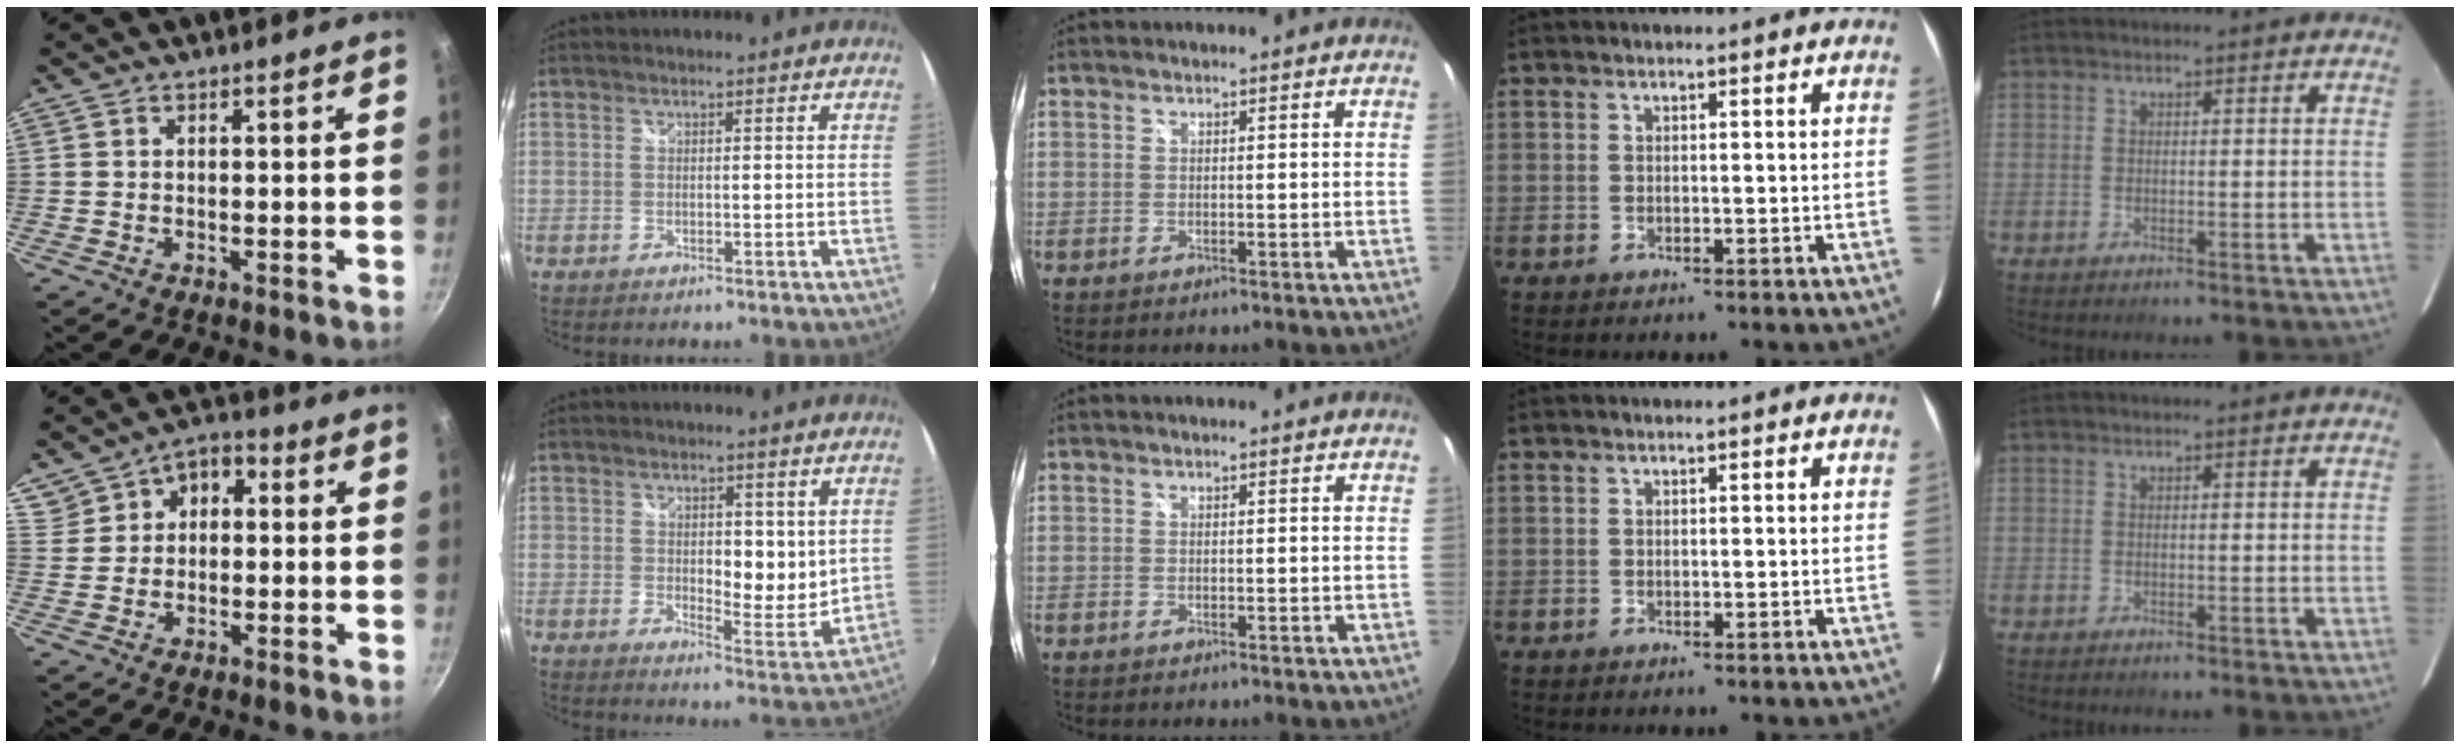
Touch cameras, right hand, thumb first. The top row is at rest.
{"thumb": {"total": 8.0, "force": [2.2, 6.4, 4.3], "torque": [-0.042, 0.017, 0.031]}, "index": {"total": 6.8, "force": [1.8, 3.6, 5.5], "torque": [-0.078, -0.014, 0.033]}}